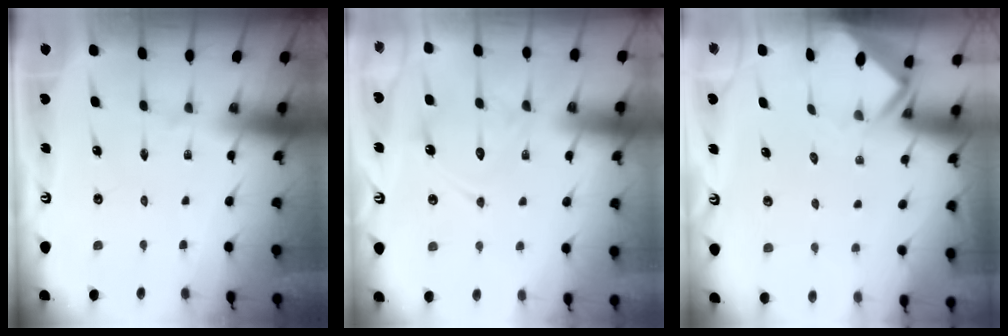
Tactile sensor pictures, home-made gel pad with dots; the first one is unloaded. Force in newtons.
{"total": 12.5, "press": 12.5, "slide": 1.2}
{"total": 2.9, "press": 2.9, "slide": 0.2}